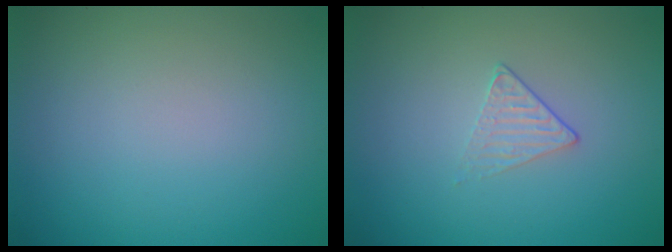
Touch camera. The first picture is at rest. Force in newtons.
{"total": 1.2, "press": 0.7, "slide": 1.0}